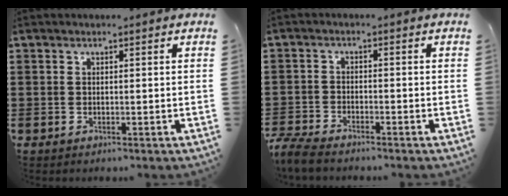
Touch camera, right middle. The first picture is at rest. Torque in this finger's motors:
{"motor_torque": [2.14, 0.00, 0.40, 0.12]}